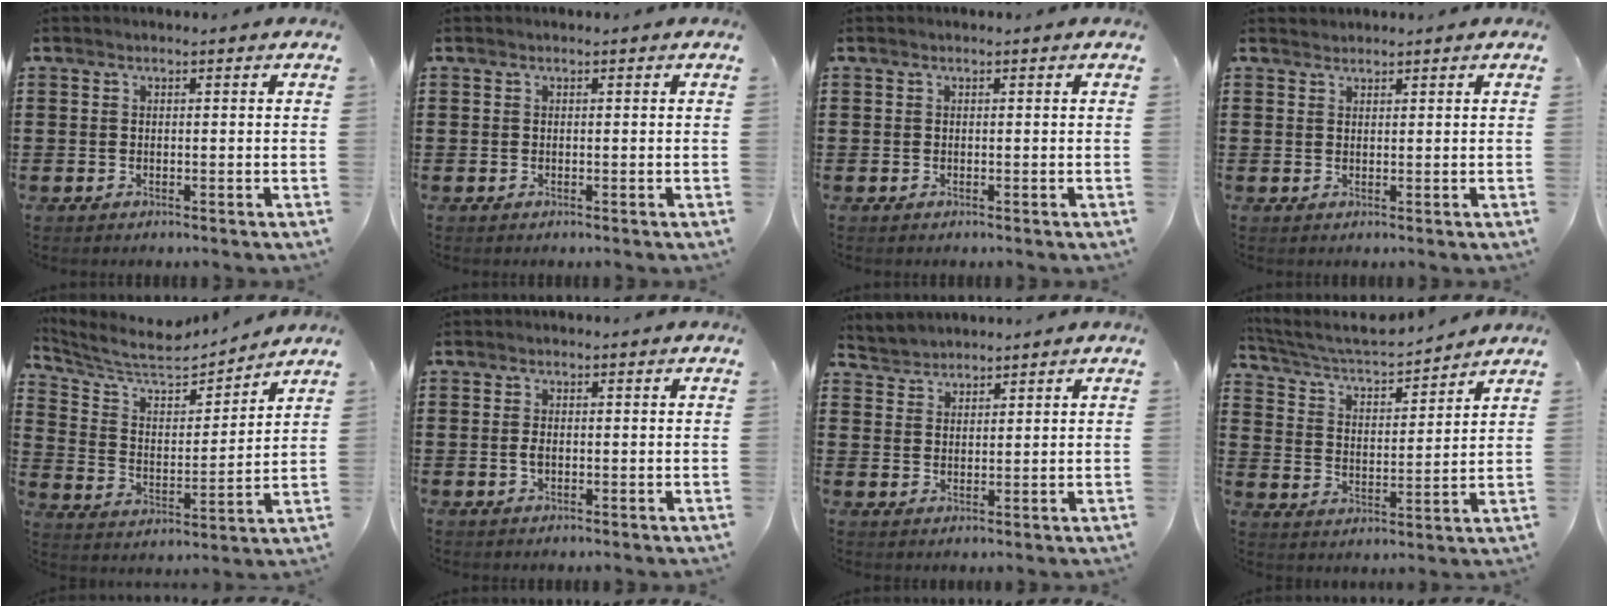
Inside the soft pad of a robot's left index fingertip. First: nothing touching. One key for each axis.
{"total": 0.0}
{"total": 0.0}
{"total": 0.9, "fx": 0.9, "fy": 0.1, "fz": -0.1, "tx": 0.001, "ty": -0.001, "tz": 0.019}
{"total": 7.3, "fx": 6.5, "fy": 1.6, "fz": 2.9, "tx": -0.086, "ty": -0.045, "tz": 0.109}
{"total": 1.4, "fx": -0.2, "fy": 0.6, "fz": 1.3, "tx": -0.032, "ty": -0.001, "tz": -0.007}
{"total": 2.2, "fx": 2.1, "fy": 0.1, "fz": -0.6, "tx": 0.004, "ty": -0.003, "tz": 0.043}
{"total": 4.6, "fx": 4.2, "fy": 0.7, "fz": 1.8, "tx": -0.056, "ty": -0.032, "tz": 0.065}